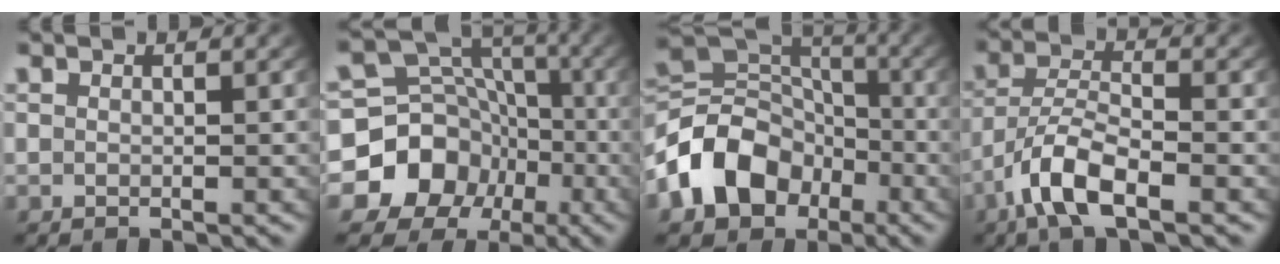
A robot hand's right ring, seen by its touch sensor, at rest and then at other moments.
{"total": 18.0, "force": [-4.5, 16.3, 6.2], "torque": [-0.150, -0.074, -0.068]}
{"total": 12.0, "force": [-2.8, 10.0, 6.1], "torque": [-0.132, -0.037, -0.034]}
{"total": 4.7, "force": [-2.5, 1.6, 3.6], "torque": [-0.082, -0.014, -0.040]}